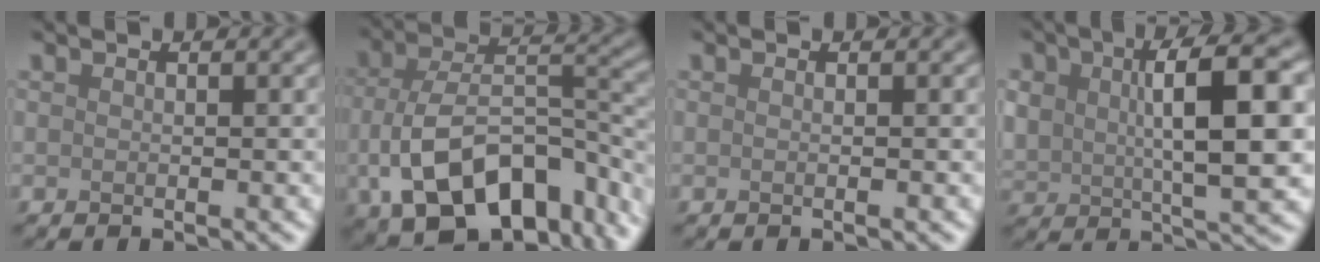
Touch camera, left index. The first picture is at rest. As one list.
[{"total": 13.9, "force": [-5.8, 7.5, 10.2], "torque": [-0.187, -0.007, -0.092]}, {"total": 0.8, "force": [0.0, 0.3, 0.8], "torque": [-0.009, -0.002, -0.005]}, {"total": 9.5, "force": [1.7, 4.1, 8.4], "torque": [-0.142, 0.005, 0.028]}]